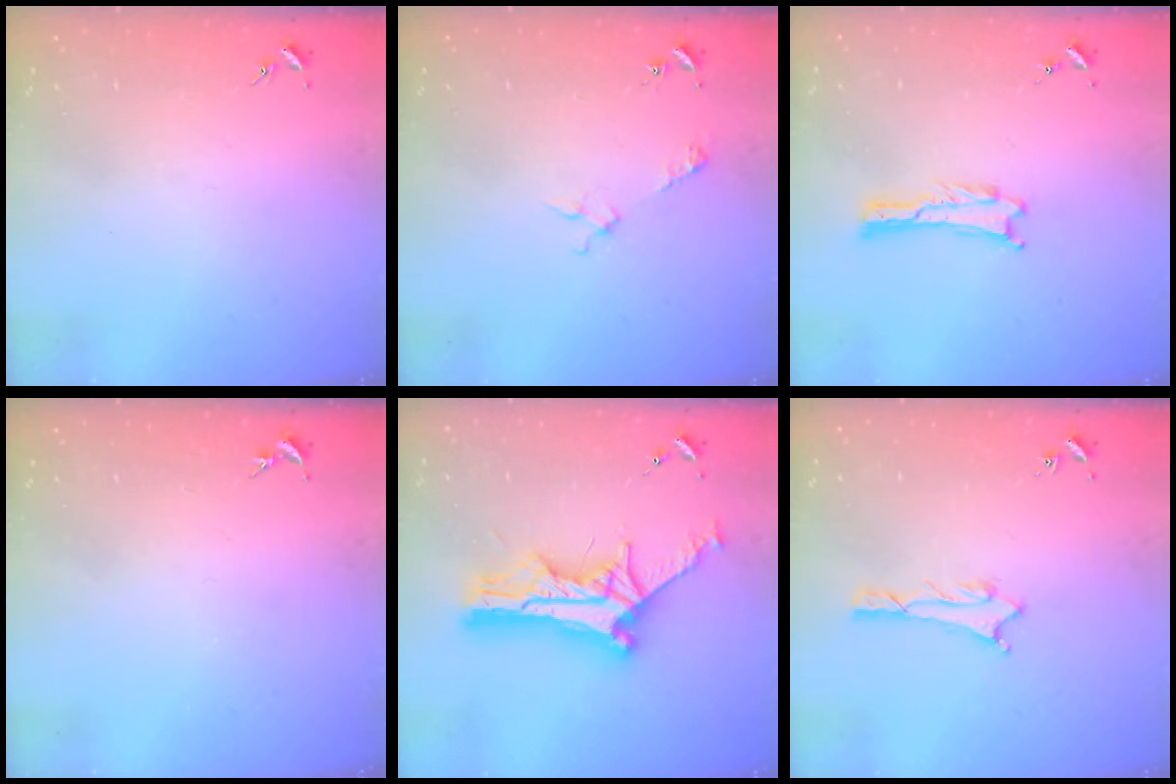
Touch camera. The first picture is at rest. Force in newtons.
{"total": 3.3, "press": 3.3, "slide": 0.4}
{"total": 0.0}
{"total": 0.0}
{"total": 12.0, "press": 12.0, "slide": 0.8}
{"total": 0.7, "press": 0.7, "slide": 0.2}